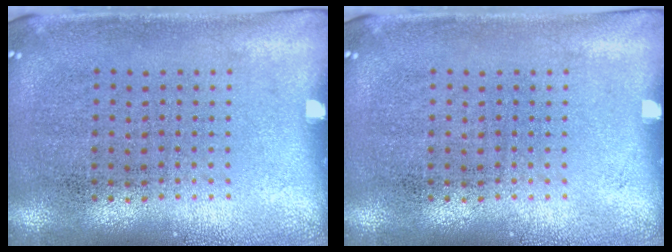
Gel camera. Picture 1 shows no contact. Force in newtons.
{"total": 0.0}